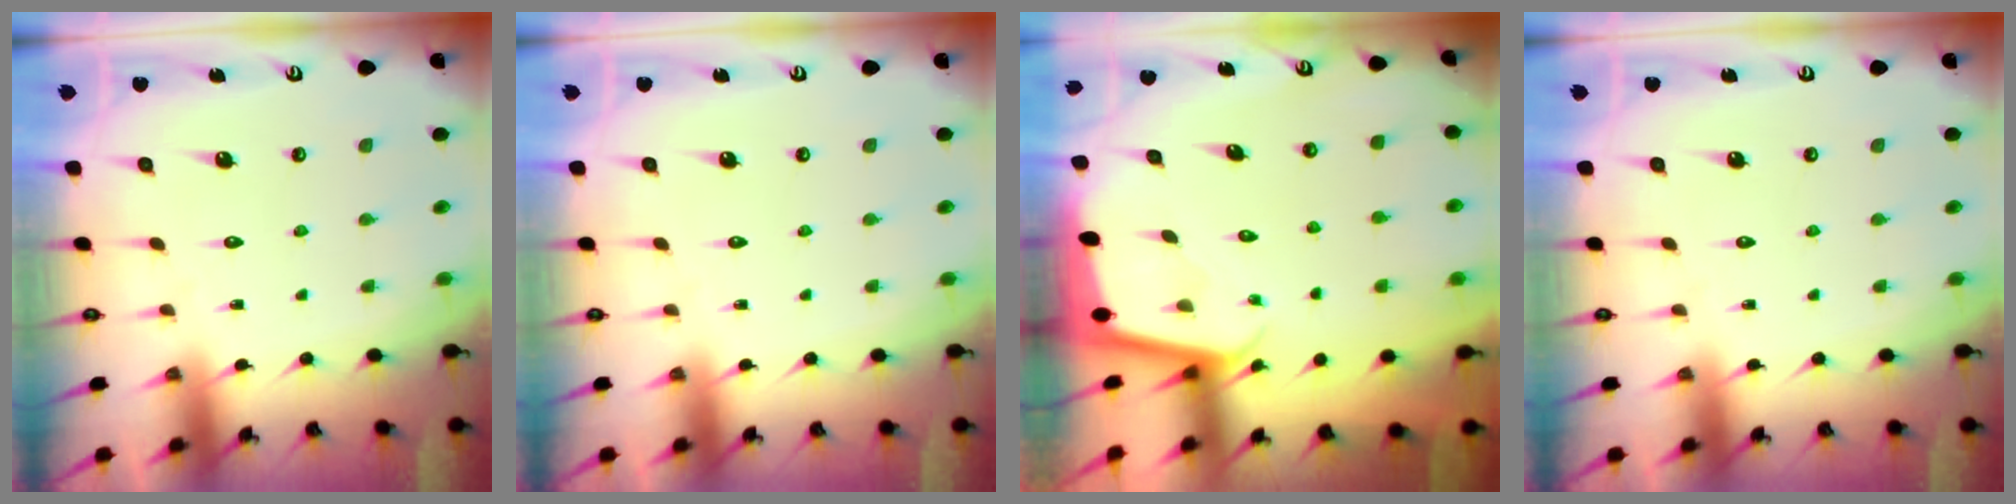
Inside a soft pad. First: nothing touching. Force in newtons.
{"total": 0.0}
{"total": 1.9, "press": 1.9, "slide": 0.1}
{"total": 0.0}